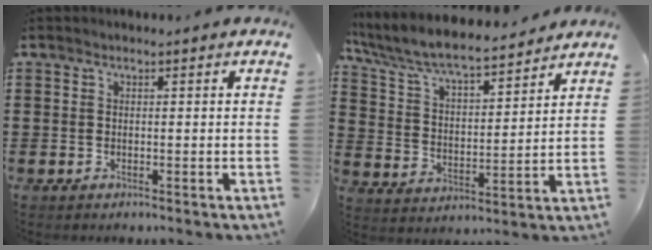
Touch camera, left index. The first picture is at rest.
{"total": 7.5, "force": [7.0, 0.7, 2.8], "torque": [-0.085, -0.043, 0.117]}